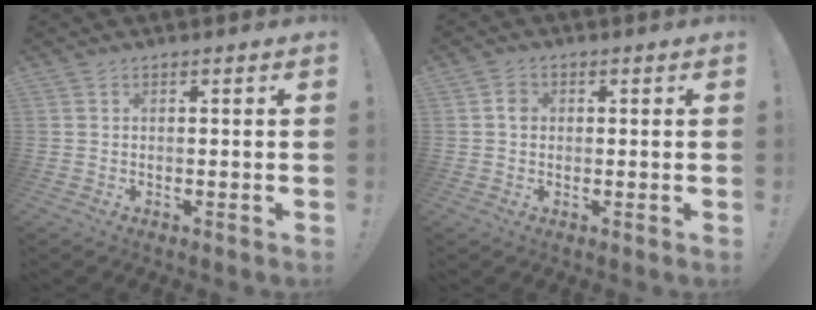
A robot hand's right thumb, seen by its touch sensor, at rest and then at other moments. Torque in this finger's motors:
{"motor_torque": [-0.01, -0.01, 0.10, 0.24, 0.00]}